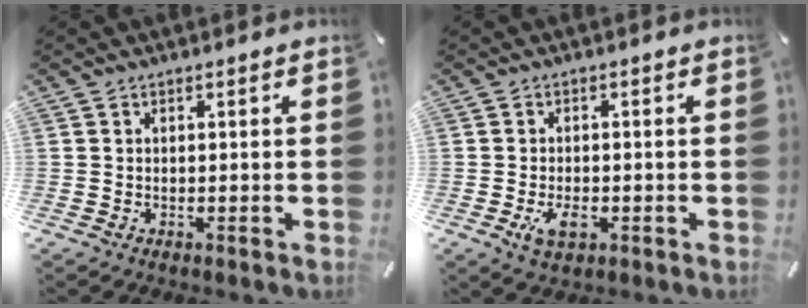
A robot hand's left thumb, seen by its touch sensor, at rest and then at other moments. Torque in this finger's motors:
{"motor_torque": [0.53, 1.60, 0.27, -0.14, 0.20]}